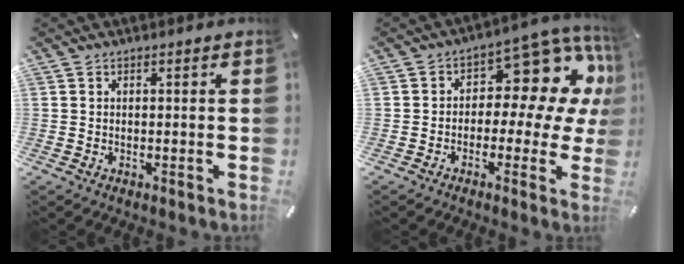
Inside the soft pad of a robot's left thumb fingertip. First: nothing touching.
{"total": 11.8, "force": [4.7, 6.7, 8.6], "torque": [-0.109, -0.048, 0.075]}